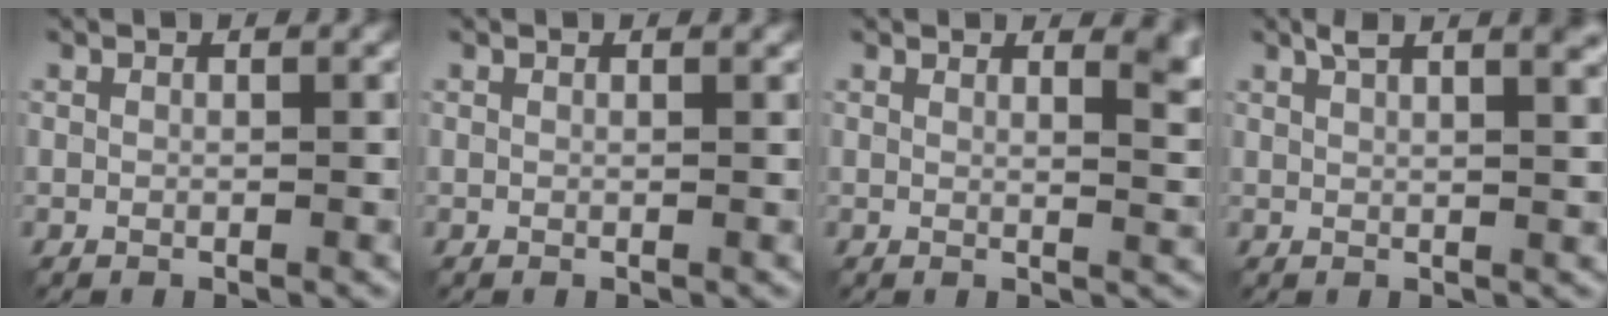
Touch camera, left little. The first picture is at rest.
{"total": 0.6, "force": [0.6, 0.1, 0.2], "torque": [-0.003, 0.001, 0.007]}
{"total": 3.5, "force": [2.7, 1.1, 2.0], "torque": [-0.007, 0.005, 0.037]}
{"total": 5.4, "force": [3.1, 1.9, 3.9], "torque": [-0.035, 0.028, 0.028]}